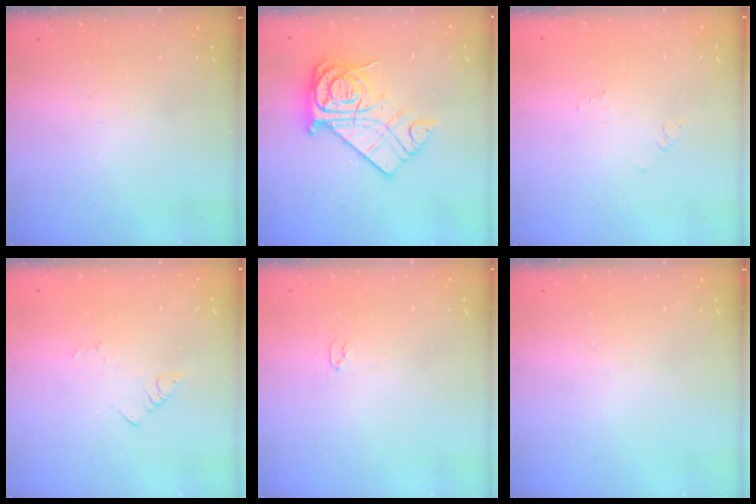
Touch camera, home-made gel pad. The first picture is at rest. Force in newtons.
{"total": 16.8, "press": 16.7, "slide": 1.7}
{"total": 2.7, "press": 2.7, "slide": 0.2}
{"total": 3.7, "press": 3.7, "slide": 0.2}
{"total": 2.0, "press": 2.0, "slide": 0.3}
{"total": 0.0}